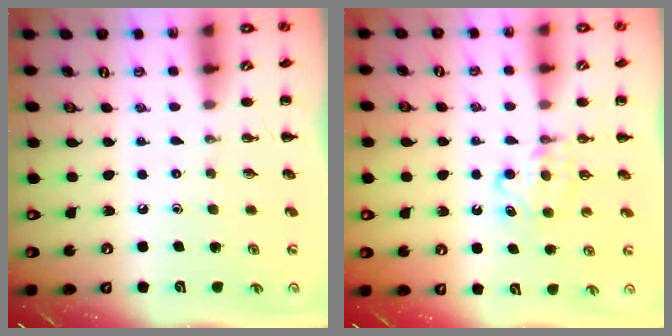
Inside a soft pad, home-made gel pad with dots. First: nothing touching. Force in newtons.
{"total": 5.3, "press": 5.1, "slide": 1.4}